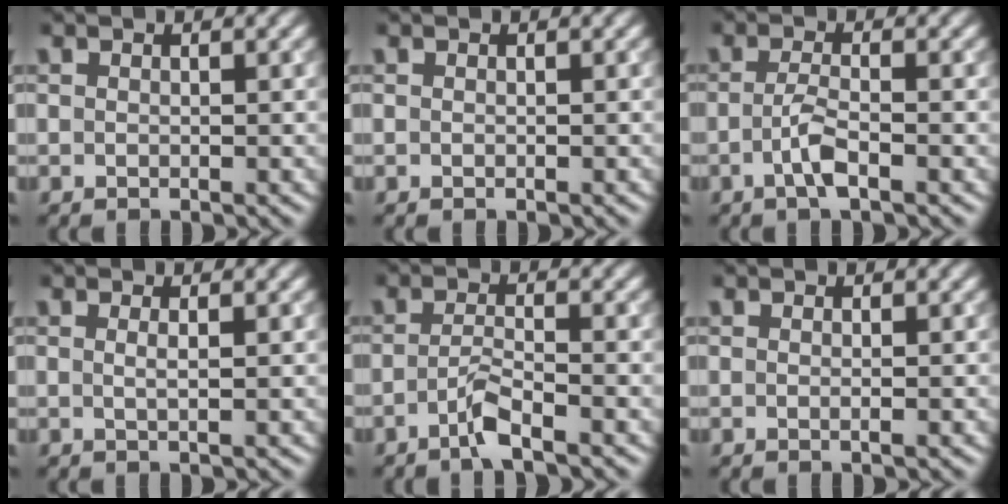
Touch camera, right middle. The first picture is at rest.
{"total": 0.0}
{"total": 2.4, "force": [-0.9, 0.5, 2.1], "torque": [-0.043, 0.002, -0.023]}
{"total": 1.2, "force": [0.3, 0.3, 1.1], "torque": [-0.013, 0.004, 0.000]}
{"total": 2.5, "force": [-1.5, 0.4, 1.9], "torque": [-0.039, 0.005, -0.037]}
{"total": 0.7, "force": [0.0, 0.2, 0.7], "torque": [-0.008, -0.001, -0.002]}